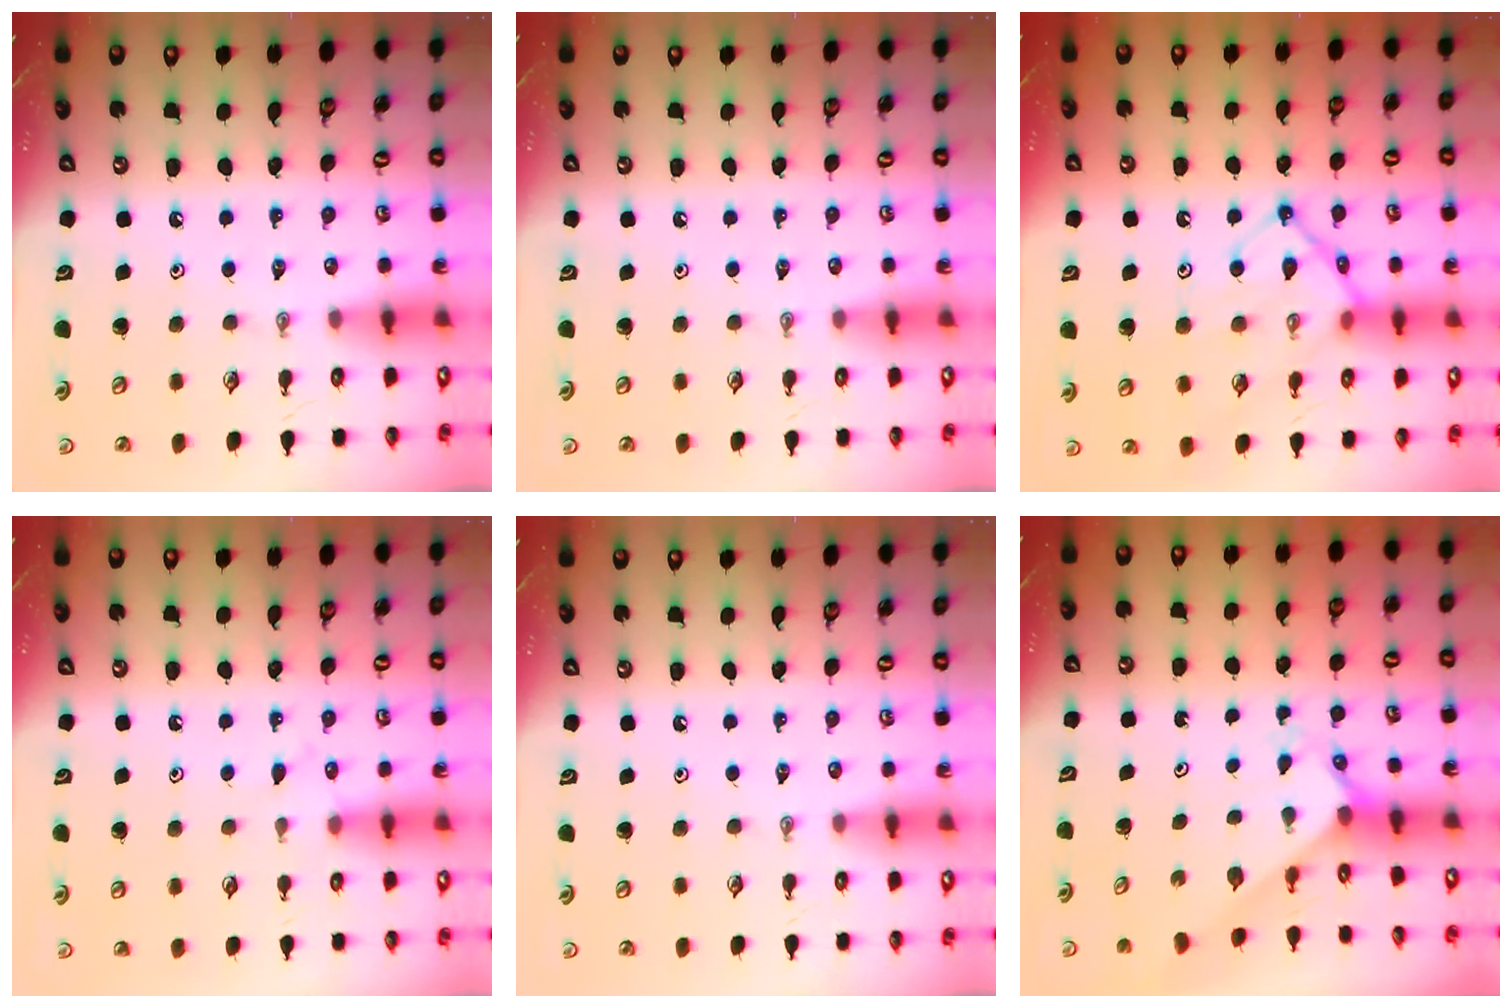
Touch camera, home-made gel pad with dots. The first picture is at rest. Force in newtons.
{"total": 0.0}
{"total": 13.9, "press": 13.9, "slide": 1.4}
{"total": 5.2, "press": 5.1, "slide": 0.6}
{"total": 0.0}
{"total": 2.0, "press": 2.0, "slide": 0.2}